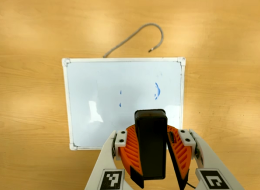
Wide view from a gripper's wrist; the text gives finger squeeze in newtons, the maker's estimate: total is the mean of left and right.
{"total": 11.4, "left": 11.2, "right": 11.6}